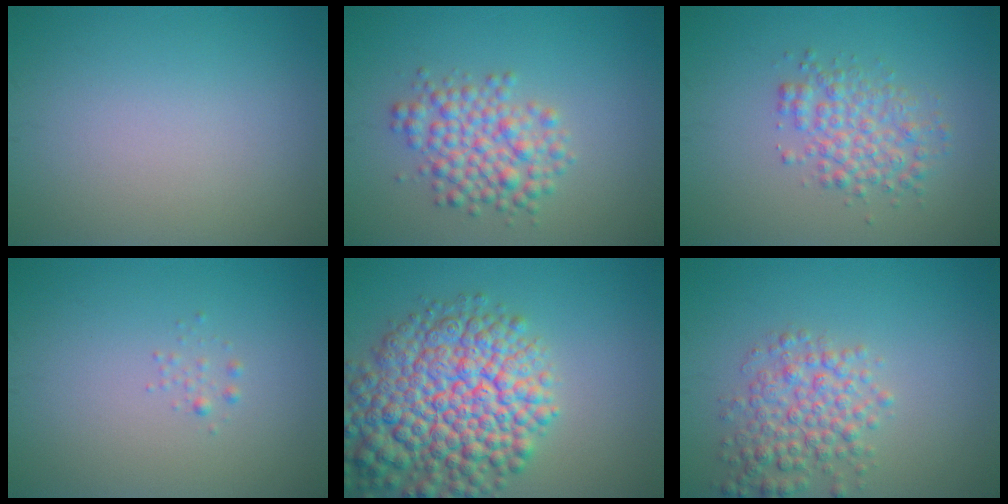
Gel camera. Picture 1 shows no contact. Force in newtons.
{"total": 4.4, "press": 4.3, "slide": 0.2}
{"total": 3.5, "press": 3.5, "slide": 0.1}
{"total": 0.7, "press": 0.7, "slide": 0.0}
{"total": 11.4, "press": 11.4, "slide": 0.5}
{"total": 4.1, "press": 4.1, "slide": 0.1}